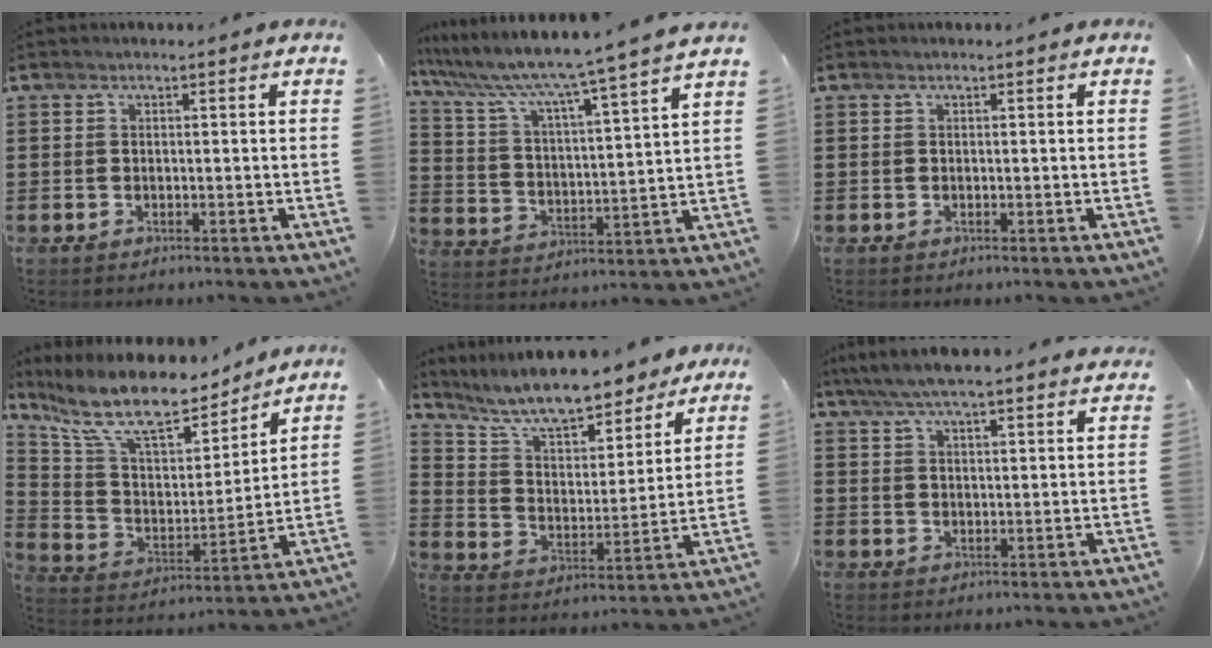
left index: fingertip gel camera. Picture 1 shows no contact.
{"total": 6.9, "force": [6.0, -0.9, 3.3], "torque": [-0.094, -0.055, 0.090]}
{"total": 0.0}
{"total": 11.9, "force": [9.5, 3.3, 6.4], "torque": [-0.157, -0.054, 0.164]}
{"total": 10.0, "force": [8.9, 1.3, 4.2], "torque": [-0.117, -0.050, 0.156]}
{"total": 5.3, "force": [4.9, 0.8, 2.0], "torque": [-0.054, -0.013, 0.088]}